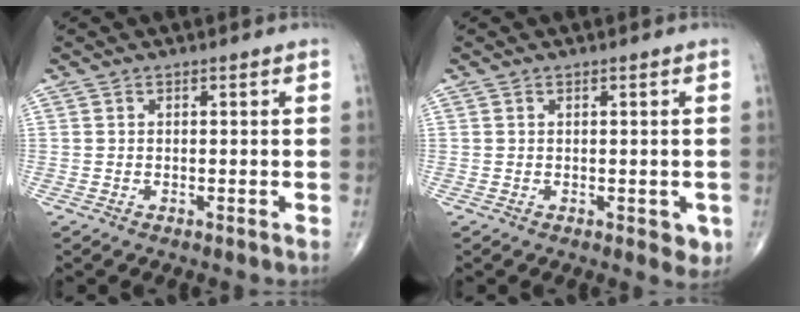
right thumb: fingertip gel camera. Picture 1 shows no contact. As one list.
[{"total": 2.8, "force": [-0.5, 1.5, 2.3], "torque": [-0.008, -0.003, -0.003]}]